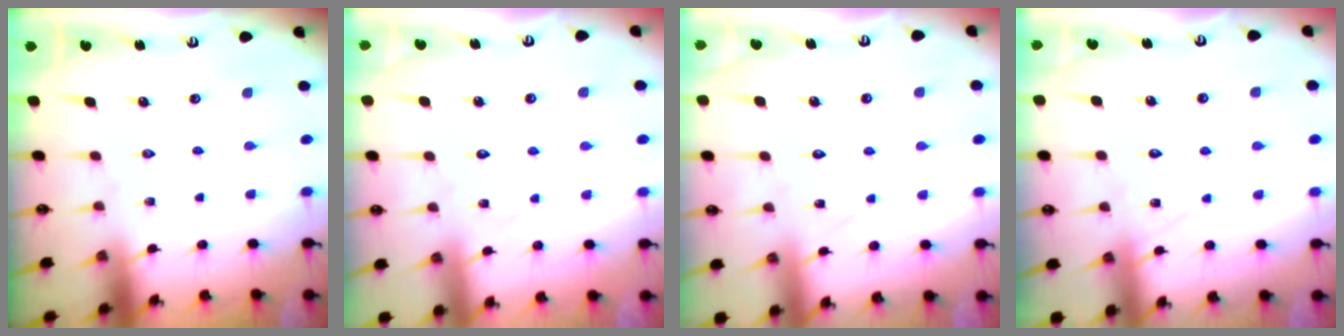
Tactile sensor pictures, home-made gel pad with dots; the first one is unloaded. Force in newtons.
{"total": 3.9, "press": 3.9, "slide": 0.3}
{"total": 6.4, "press": 6.4, "slide": 0.2}
{"total": 5.4, "press": 5.4, "slide": 0.6}